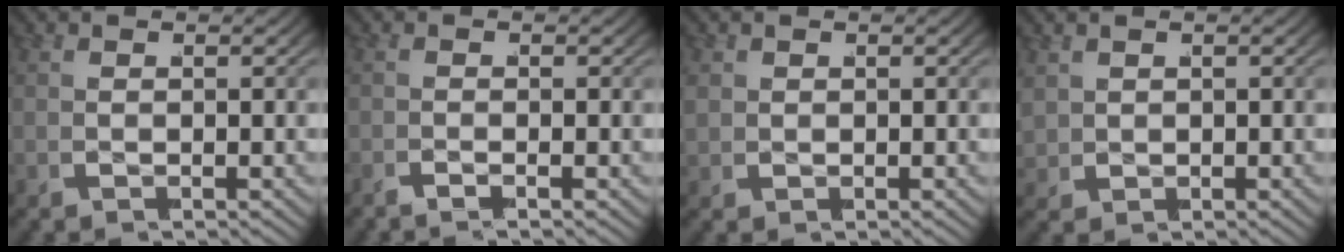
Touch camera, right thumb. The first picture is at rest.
{"total": 1.0, "force": [-1.0, -0.1, 0.1], "torque": [-0.006, -0.003, -0.024]}
{"total": 0.9, "force": [0.3, 0.9, 0.2], "torque": [-0.004, -0.003, 0.011]}
{"total": 1.1, "force": [0.5, 0.9, 0.3], "torque": [-0.007, -0.002, 0.015]}